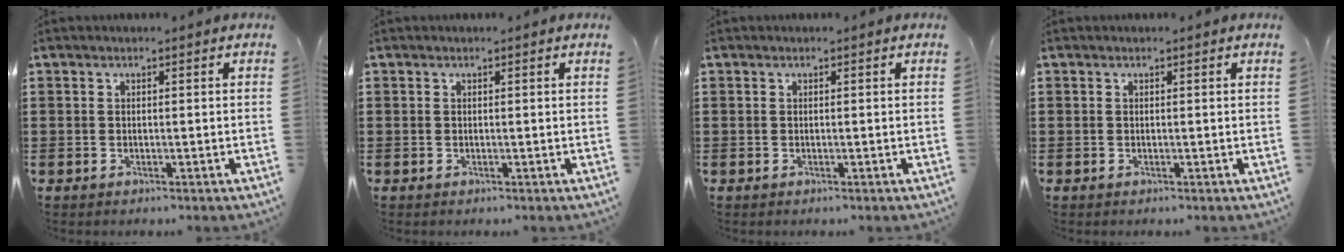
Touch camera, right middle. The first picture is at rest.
{"total": 0.0}
{"total": 0.0}
{"total": 0.0}